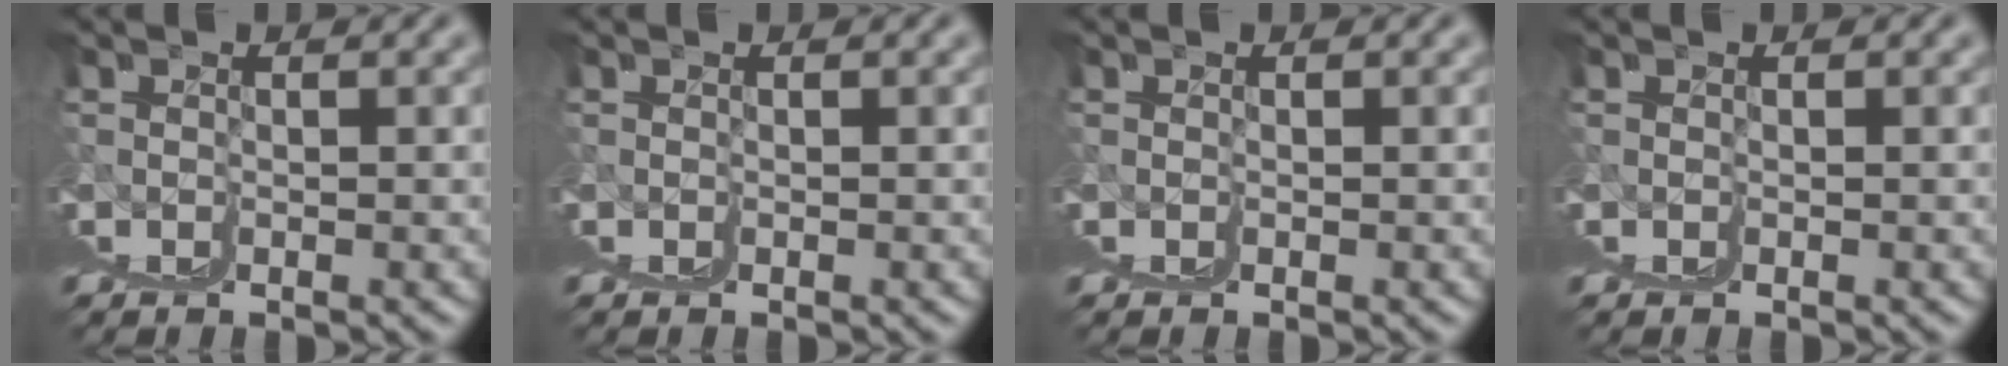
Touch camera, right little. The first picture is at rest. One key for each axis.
{"total": 0.0}
{"total": 0.0}
{"total": 0.0}